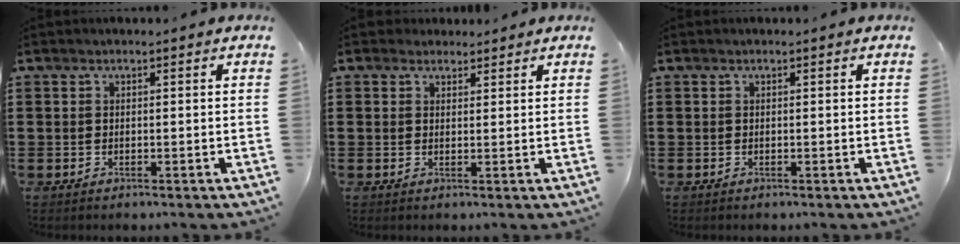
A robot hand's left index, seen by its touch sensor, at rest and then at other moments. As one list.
[{"total": 1.9, "force": [1.6, 1.0, 0.0], "torque": [-0.005, 0.006, 0.032]}, {"total": 0.0}]